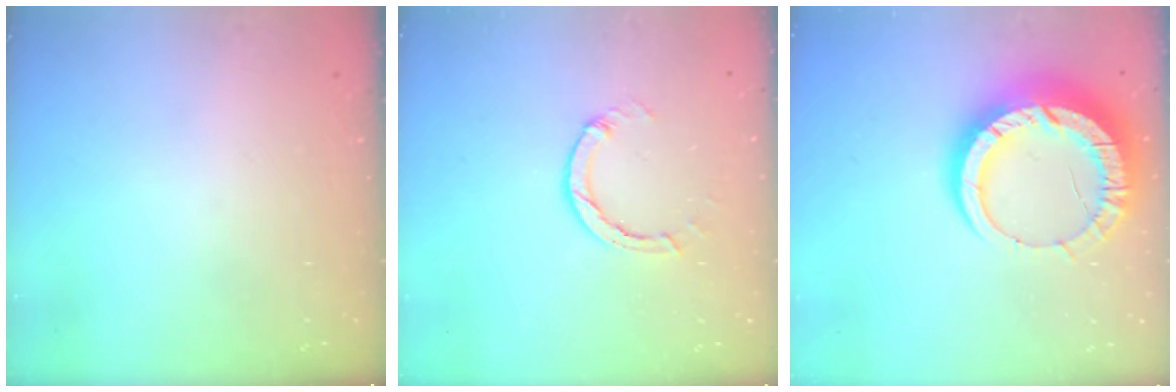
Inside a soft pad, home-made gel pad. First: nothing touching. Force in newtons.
{"total": 2.7, "press": 2.7, "slide": 0.3}
{"total": 16.0, "press": 15.9, "slide": 1.7}